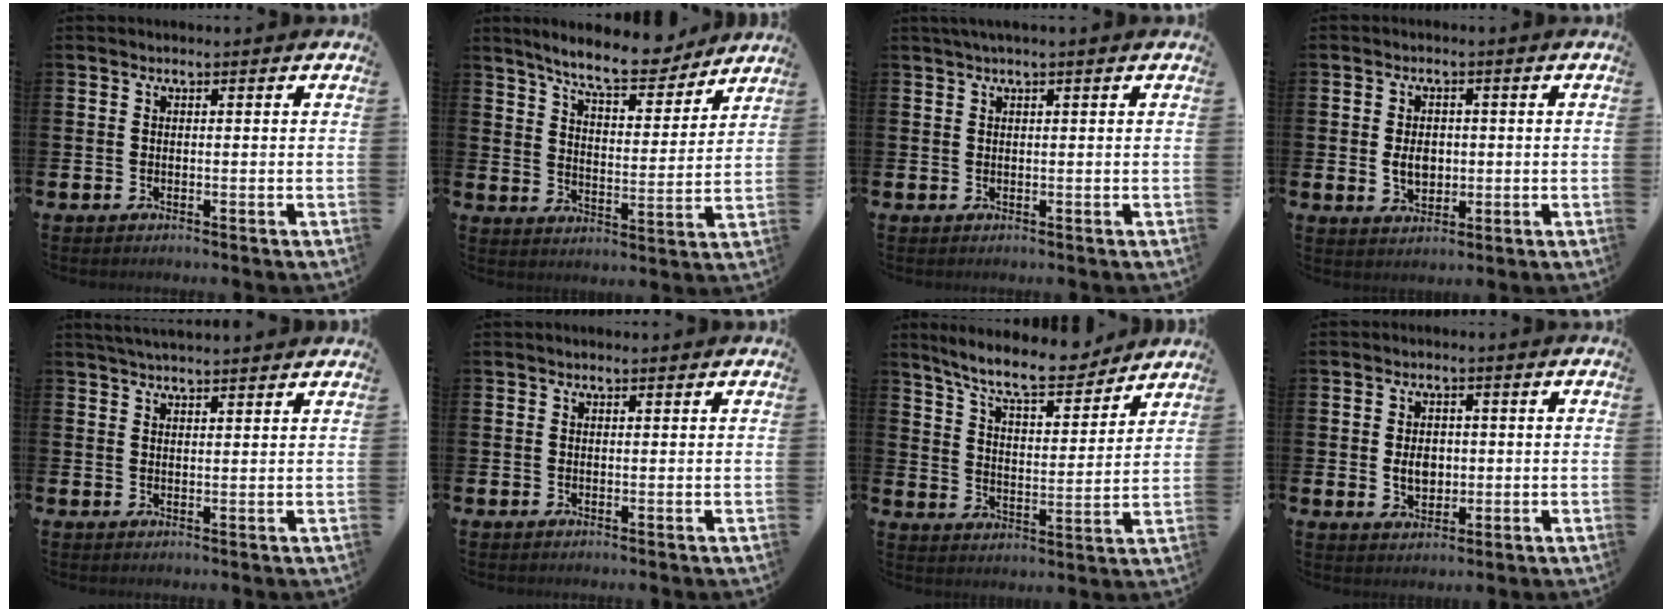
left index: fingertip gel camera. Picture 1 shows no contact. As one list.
[{"total": 9.3, "force": [8.6, 1.5, 3.2], "torque": [-0.082, -0.048, 0.153]}, {"total": 1.1, "force": [0.8, -0.2, 0.8], "torque": [-0.020, 0.003, 0.016]}, {"total": 3.6, "force": [0.0, 2.7, 2.4], "torque": [-0.036, 0.005, -0.005]}, {"total": 3.1, "force": [3.0, 0.0, 0.7], "torque": [-0.018, -0.007, 0.056]}, {"total": 0.5, "force": [0.5, 0.0, 0.2], "torque": [-0.002, 0.001, 0.009]}, {"total": 9.8, "force": [8.9, 1.7, 3.7], "torque": [-0.094, -0.056, 0.155]}, {"total": 3.5, "force": [0.0, 2.7, 2.3], "torque": [-0.034, 0.004, -0.005]}]